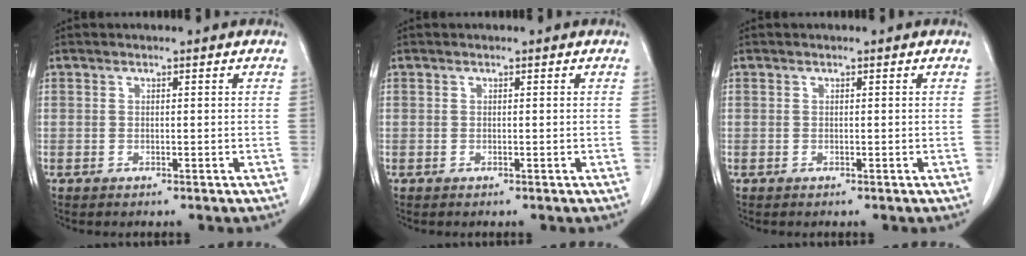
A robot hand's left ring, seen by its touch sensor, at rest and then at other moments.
{"total": 0.0}
{"total": 0.0}